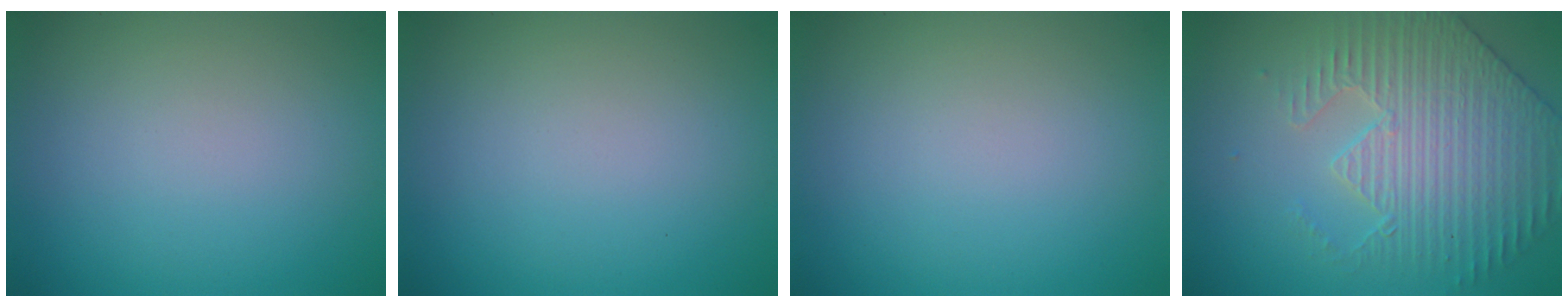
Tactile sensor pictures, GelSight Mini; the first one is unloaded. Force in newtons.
{"total": 0.0}
{"total": 0.0}
{"total": 4.2, "press": 4.2, "slide": 0.5}